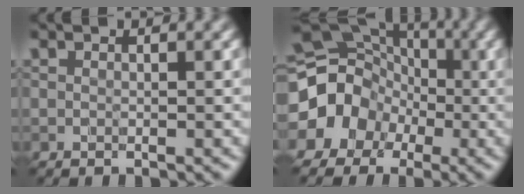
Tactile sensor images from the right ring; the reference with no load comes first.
{"total": 12.7, "force": [-1.5, 11.8, 4.6], "torque": [-0.105, 0.010, -0.054]}